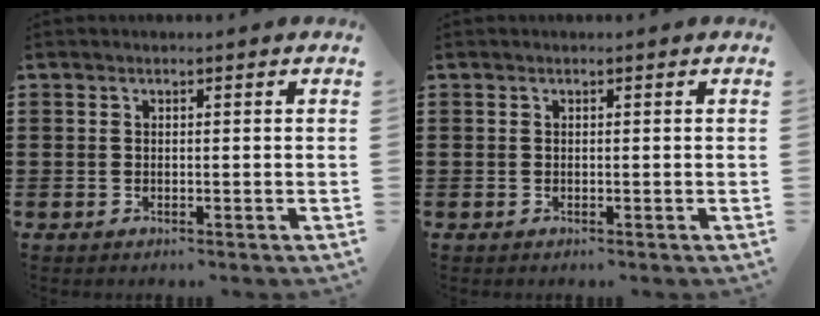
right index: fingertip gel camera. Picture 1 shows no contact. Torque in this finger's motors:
{"motor_torque": [-0.48, 1.66, 0.00, 0.00]}